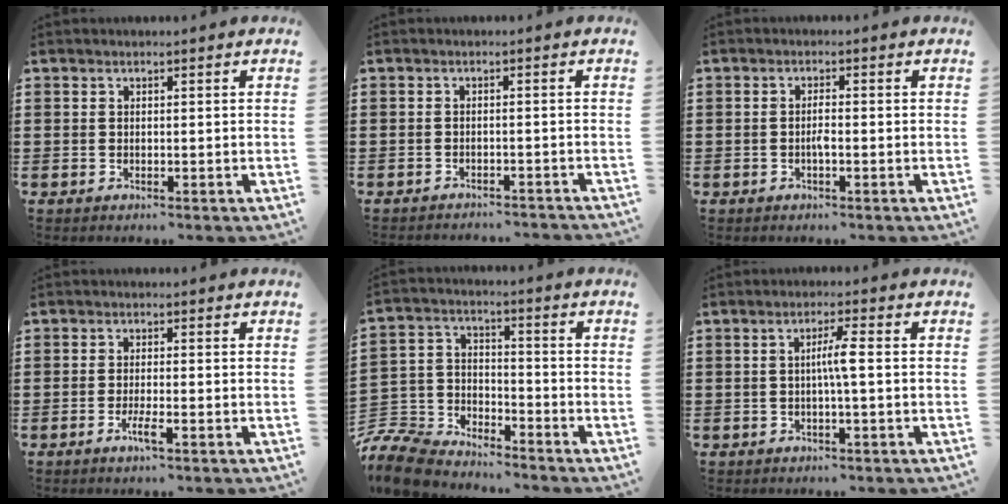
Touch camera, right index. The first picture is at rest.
{"total": 1.6, "force": [-1.6, -0.1, 0.2], "torque": [-0.005, 0.002, -0.033]}
{"total": 1.6, "force": [-0.6, 0.3, 1.5], "torque": [-0.029, 0.000, -0.010]}
{"total": 3.0, "force": [-1.6, 0.3, 2.6], "torque": [-0.057, -0.008, -0.032]}
{"total": 9.0, "force": [-8.7, 2.0, 1.3], "torque": [-0.055, 0.008, -0.182]}
{"total": 3.5, "force": [-0.1, -0.1, 3.4], "torque": [-0.065, -0.003, -0.007]}